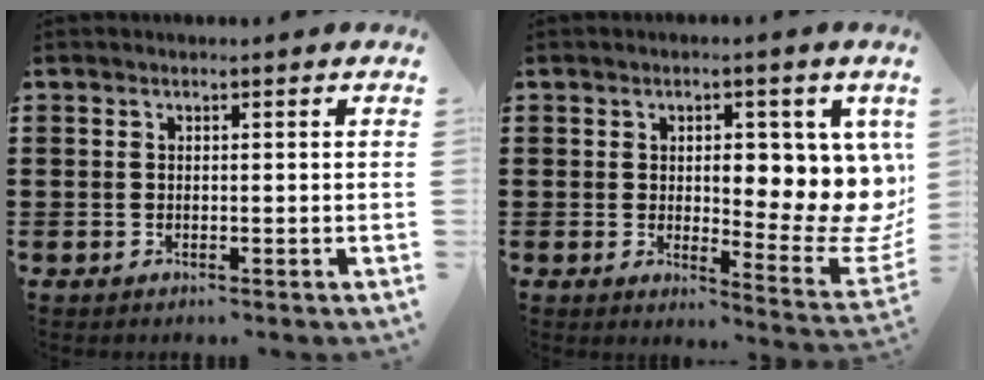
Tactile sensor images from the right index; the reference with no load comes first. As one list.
[{"total": 8.7, "force": [2.4, 4.1, 7.3], "torque": [-0.087, -0.027, 0.035]}]